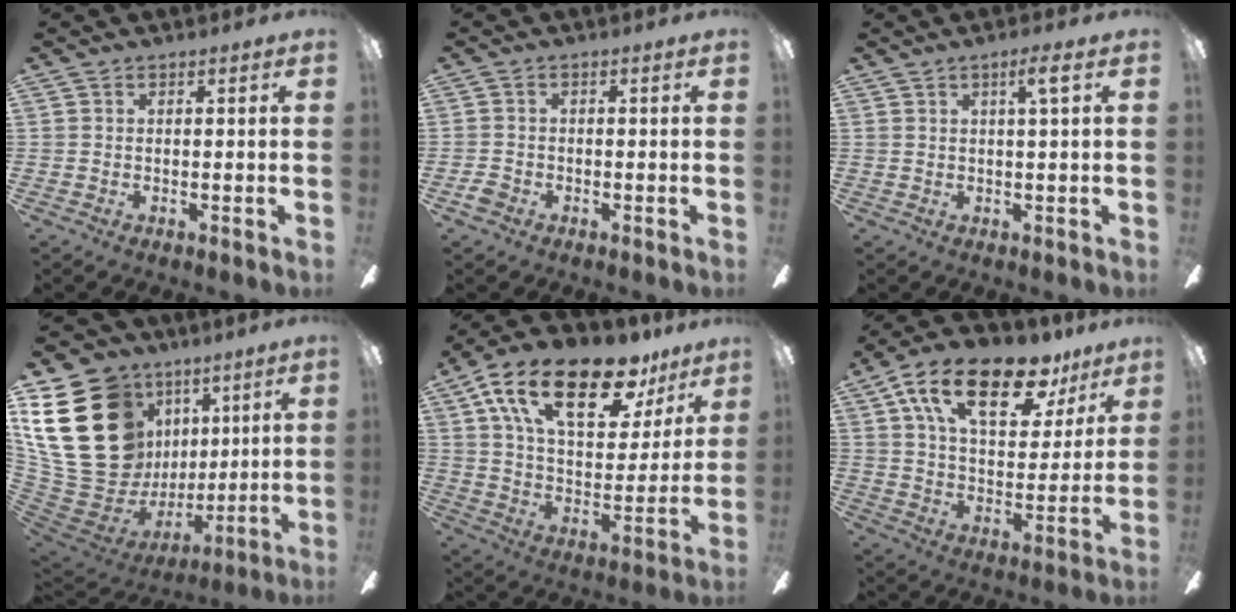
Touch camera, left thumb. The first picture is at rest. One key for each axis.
{"total": 2.2, "fx": -1.2, "fy": 1.6, "fz": 0.9, "tx": -0.020, "ty": 0.005, "tz": -0.025}
{"total": 3.0, "fx": 1.5, "fy": 0.2, "fz": 2.6, "tx": -0.047, "ty": -0.002, "tz": 0.021}
{"total": 29.3, "fx": 9.1, "fy": 22.4, "fz": 16.6, "tx": -0.353, "ty": -0.065, "tz": 0.216}
{"total": 23.6, "fx": 14.3, "fy": 10.9, "fz": 15.3, "tx": -0.259, "ty": -0.066, "tz": 0.244}
{"total": 21.1, "fx": 12.6, "fy": 10.2, "fz": 13.6, "tx": -0.226, "ty": -0.054, "tz": 0.215}